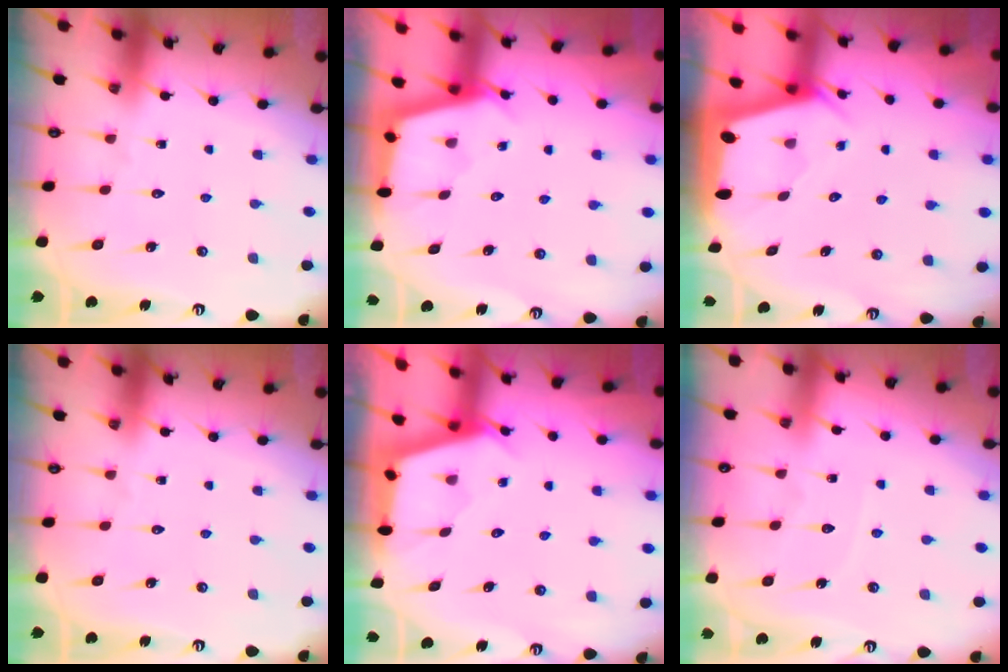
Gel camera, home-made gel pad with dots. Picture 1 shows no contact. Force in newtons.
{"total": 2.8, "press": 2.8, "slide": 0.3}
{"total": 2.1, "press": 2.0, "slide": 0.3}
{"total": 0.0}
{"total": 2.5, "press": 2.5, "slide": 0.3}
{"total": 4.5, "press": 4.4, "slide": 0.7}